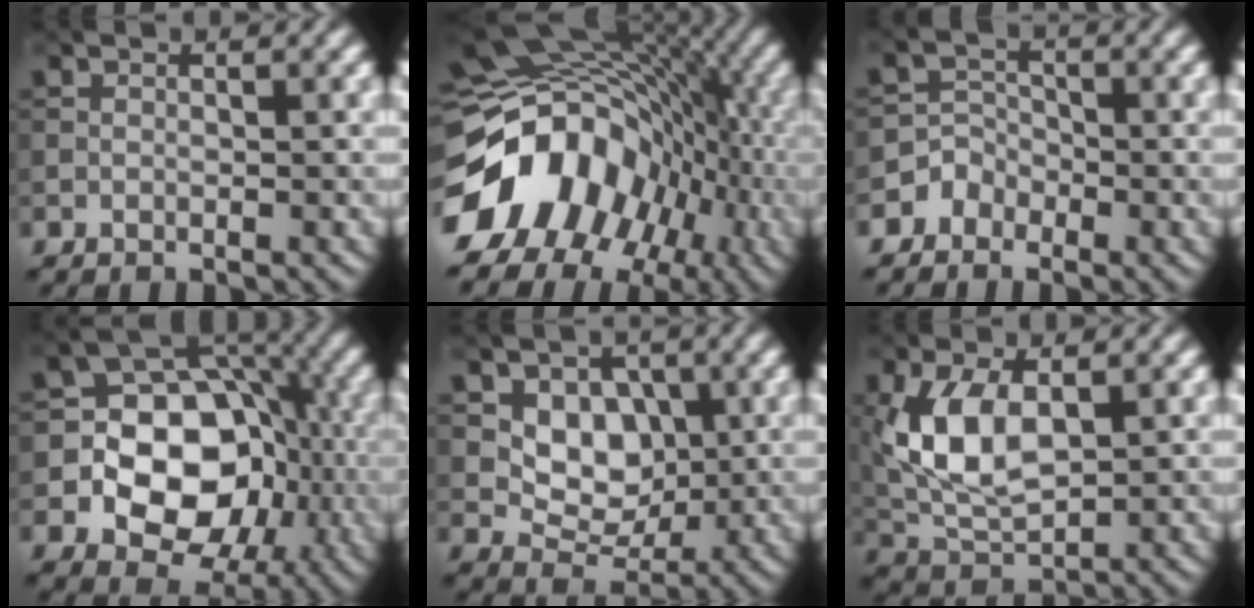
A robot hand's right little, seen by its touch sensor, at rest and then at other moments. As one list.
[{"total": 14.1, "force": [-4.9, 10.6, 7.9], "torque": [-0.133, -0.007, -0.093]}, {"total": 3.0, "force": [-2.1, 2.1, -0.1], "torque": [0.032, 0.009, -0.051]}, {"total": 11.7, "force": [-2.6, 9.0, 7.0], "torque": [-0.077, 0.006, -0.074]}, {"total": 4.3, "force": [0.4, 3.3, 2.7], "torque": [-0.042, -0.009, 0.002]}, {"total": 6.6, "force": [0.6, 3.8, 5.4], "torque": [-0.124, 0.004, 0.014]}]